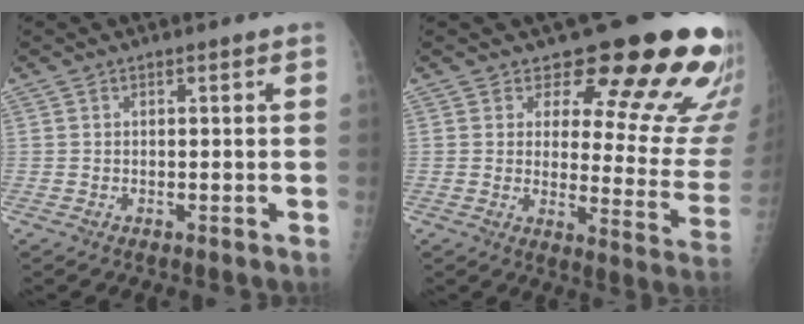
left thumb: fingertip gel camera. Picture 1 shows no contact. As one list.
[{"total": 17.7, "force": [13.6, 6.6, 9.2], "torque": [-0.055, -0.102, 0.151]}]